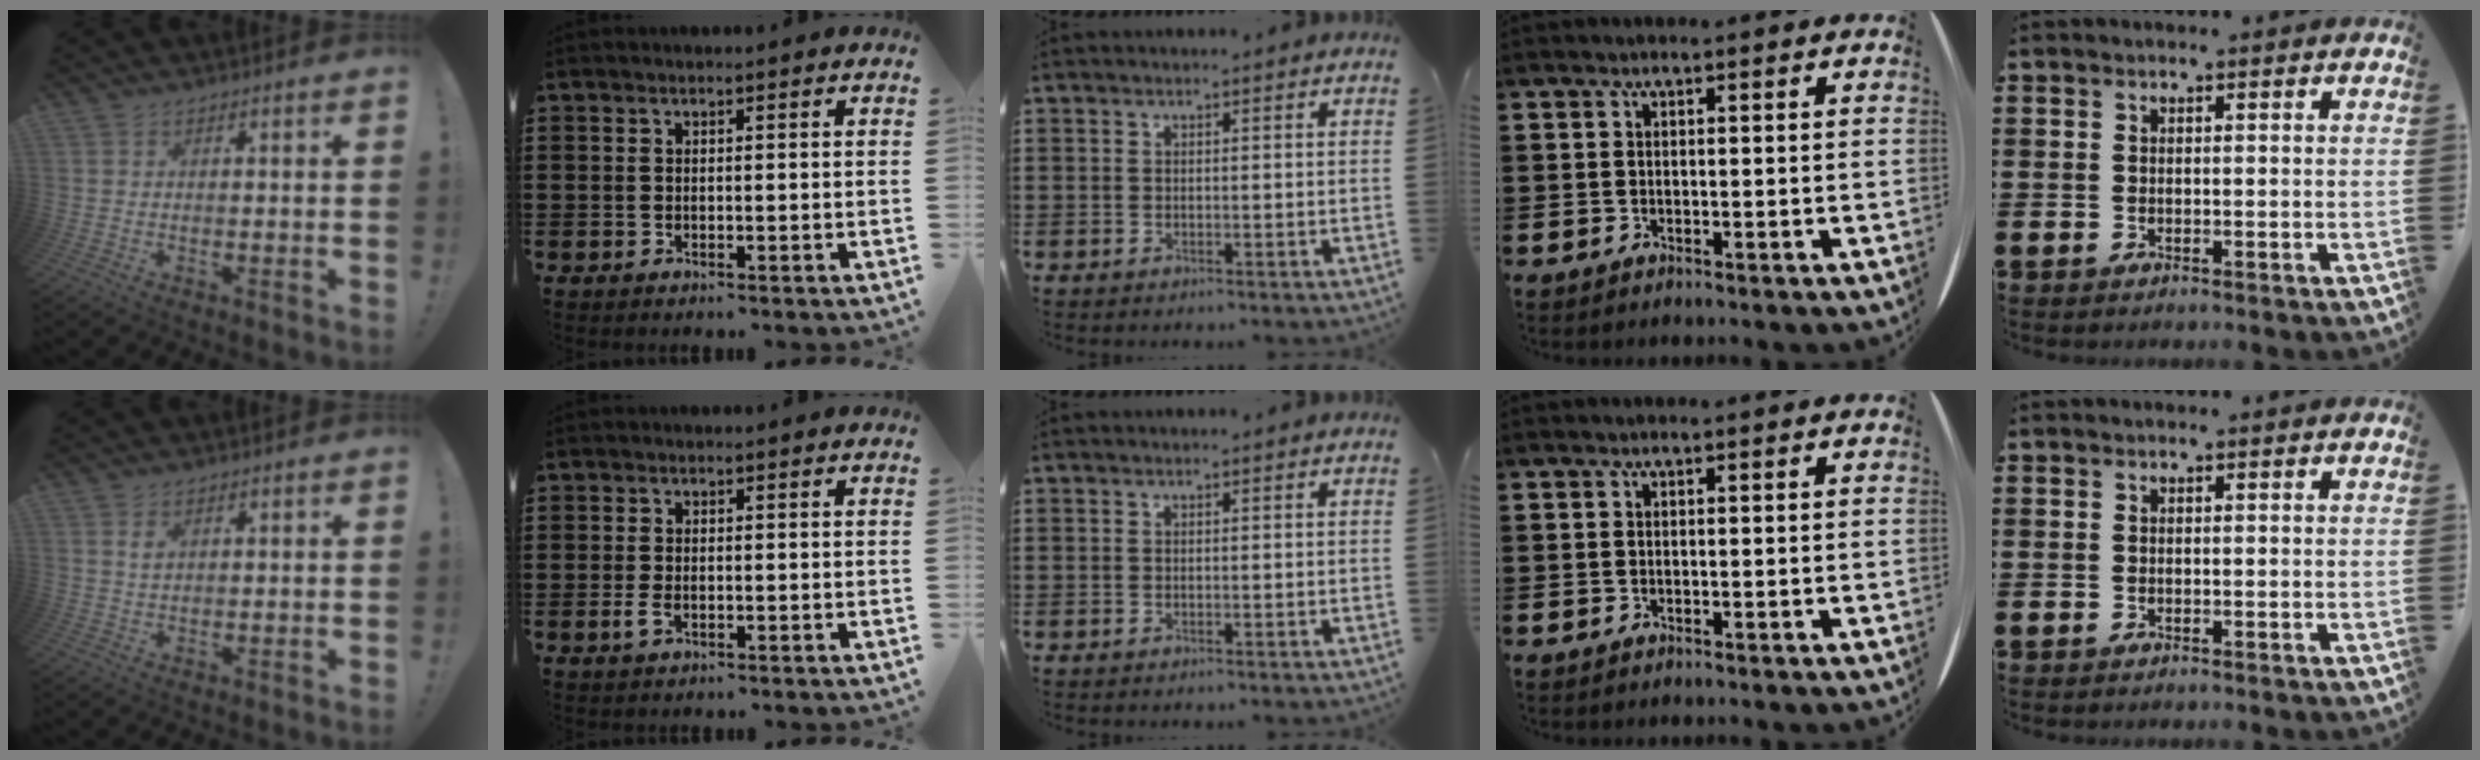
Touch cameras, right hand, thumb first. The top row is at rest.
{"thumb": {"total": 1.9, "force": [1.0, 1.0, 1.3], "torque": [-0.014, -0.004, 0.015]}, "index": {"total": 1.8, "force": [-0.6, 0.8, 1.4], "torque": [-0.043, -0.010, -0.014]}}